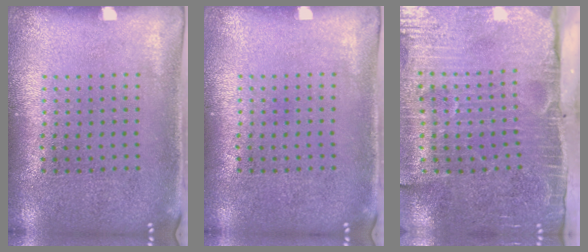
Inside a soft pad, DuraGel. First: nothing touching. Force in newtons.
{"total": 0.0}
{"total": 4.5, "press": 3.9, "slide": 2.4}